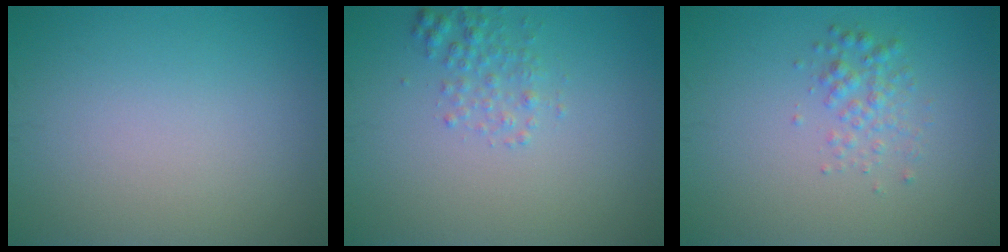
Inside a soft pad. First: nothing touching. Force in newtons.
{"total": 1.7, "press": 1.7, "slide": 0.1}
{"total": 1.9, "press": 1.9, "slide": 0.0}